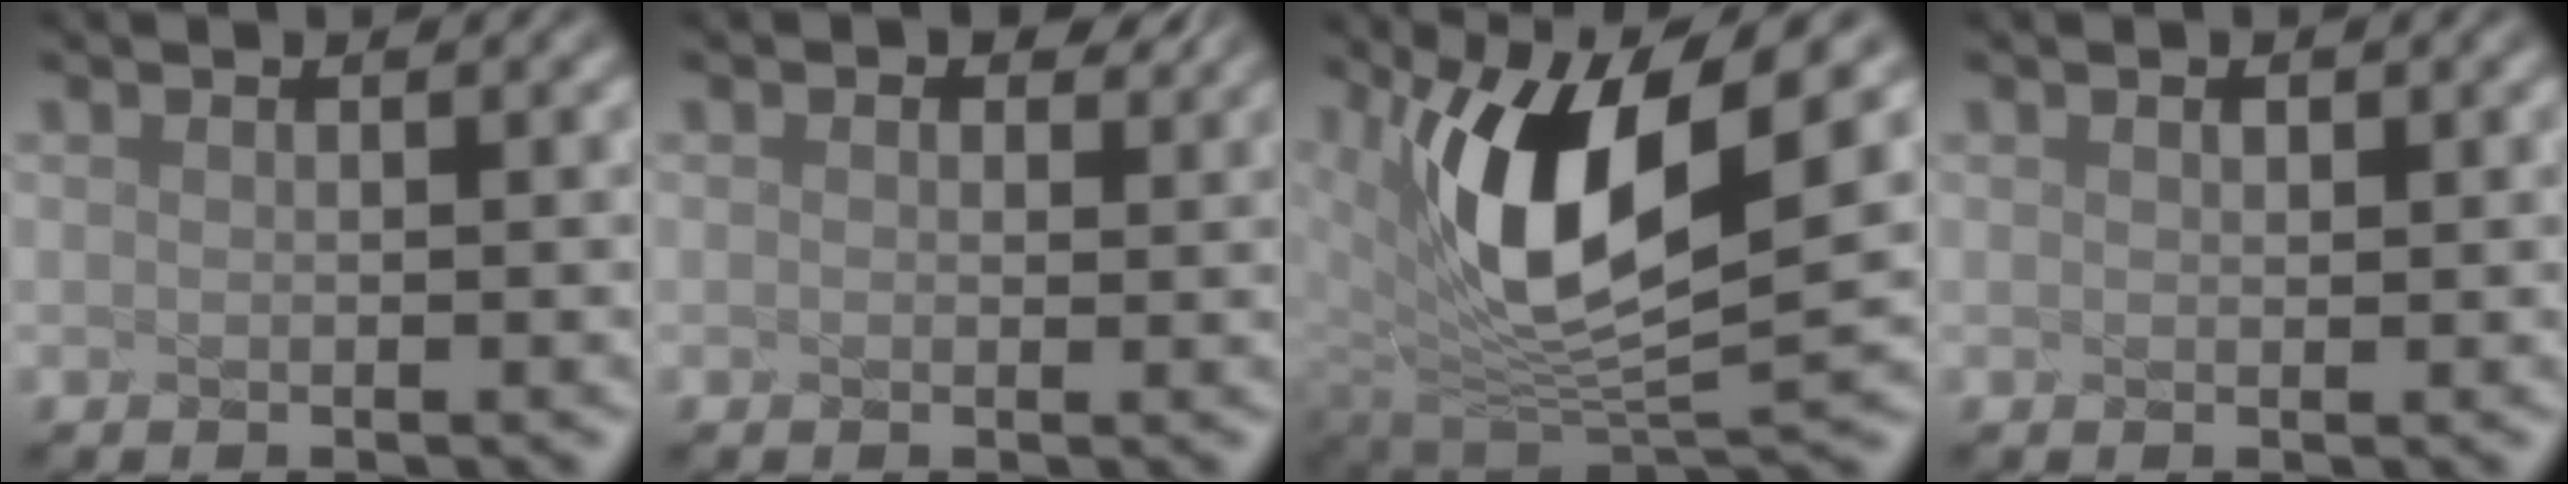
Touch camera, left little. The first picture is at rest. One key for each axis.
{"total": 0.7, "fx": 0.7, "fy": -0.1, "fz": 0.1, "tx": -0.017, "ty": -0.009, "tz": 0.025}
{"total": 8.4, "fx": 1.4, "fy": 3.2, "fz": 7.7, "tx": -0.177, "ty": -0.034, "tz": 0.078}
{"total": 0.7, "fx": -0.5, "fy": -0.4, "fz": -0.3, "tx": -0.001, "ty": -0.013, "tz": 0.008}